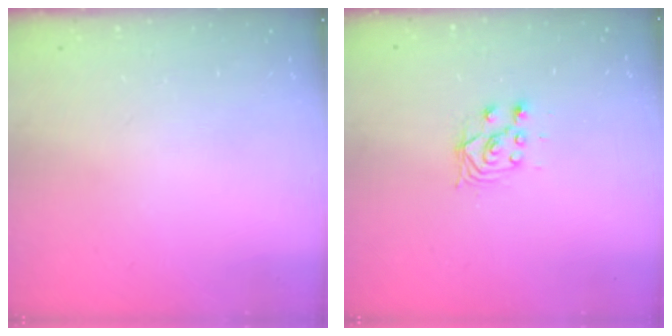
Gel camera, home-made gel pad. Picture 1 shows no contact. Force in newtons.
{"total": 4.0, "press": 4.0, "slide": 0.7}